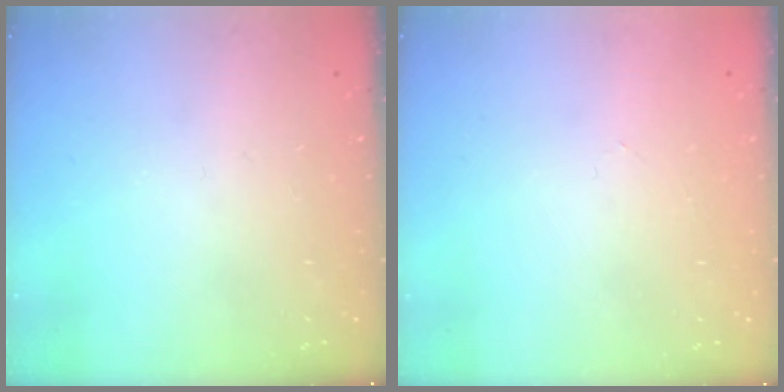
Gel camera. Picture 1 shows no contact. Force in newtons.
{"total": 0.0}